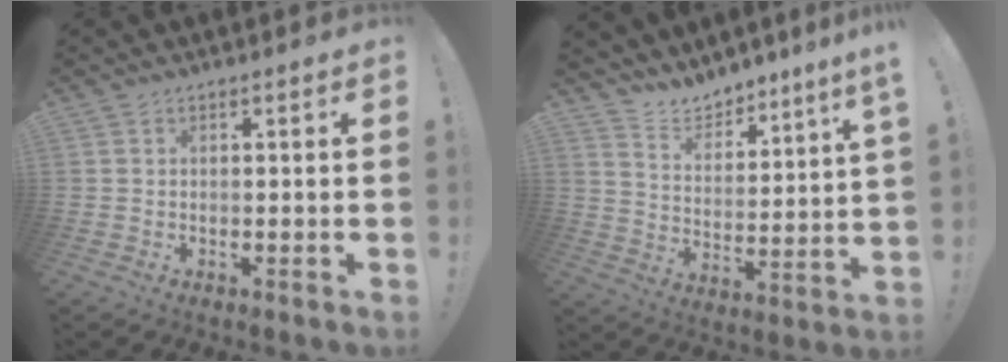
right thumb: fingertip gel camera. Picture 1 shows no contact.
{"total": 7.4, "force": [7.4, 0.1, 0.2], "torque": [-0.015, -0.081, 0.134]}